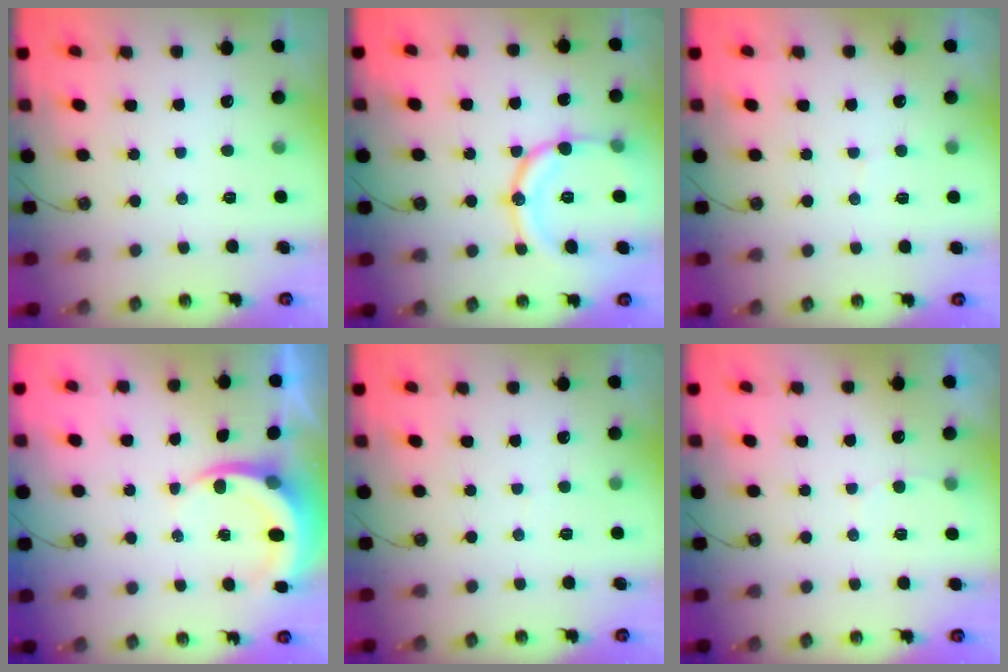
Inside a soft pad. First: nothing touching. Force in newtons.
{"total": 15.7, "press": 15.6, "slide": 1.5}
{"total": 4.1, "press": 4.0, "slide": 1.0}
{"total": 4.6, "press": 4.6, "slide": 0.2}
{"total": 1.9, "press": 1.9, "slide": 0.2}
{"total": 3.4, "press": 3.4, "slide": 0.4}